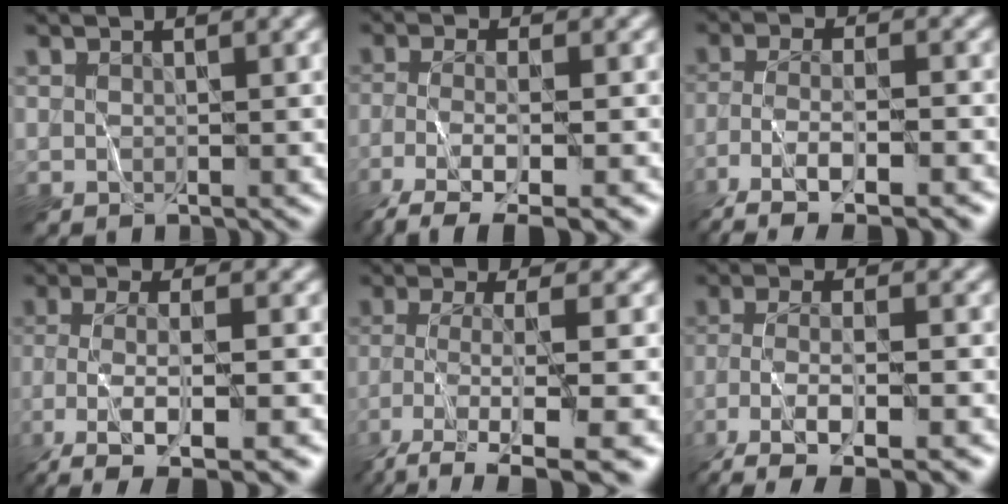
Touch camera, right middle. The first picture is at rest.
{"total": 5.9, "force": [-3.9, 1.3, 4.2], "torque": [-0.076, -0.003, -0.082]}
{"total": 8.1, "force": [-5.6, 2.4, 5.4], "torque": [-0.092, -0.002, -0.098]}
{"total": 6.8, "force": [-4.0, 1.7, 5.3], "torque": [-0.094, 0.000, -0.075]}
{"total": 7.9, "force": [-4.8, 1.7, 6.0], "torque": [-0.092, -0.002, -0.084]}
{"total": 7.3, "force": [-4.7, 2.0, 5.2], "torque": [-0.095, -0.002, -0.085]}